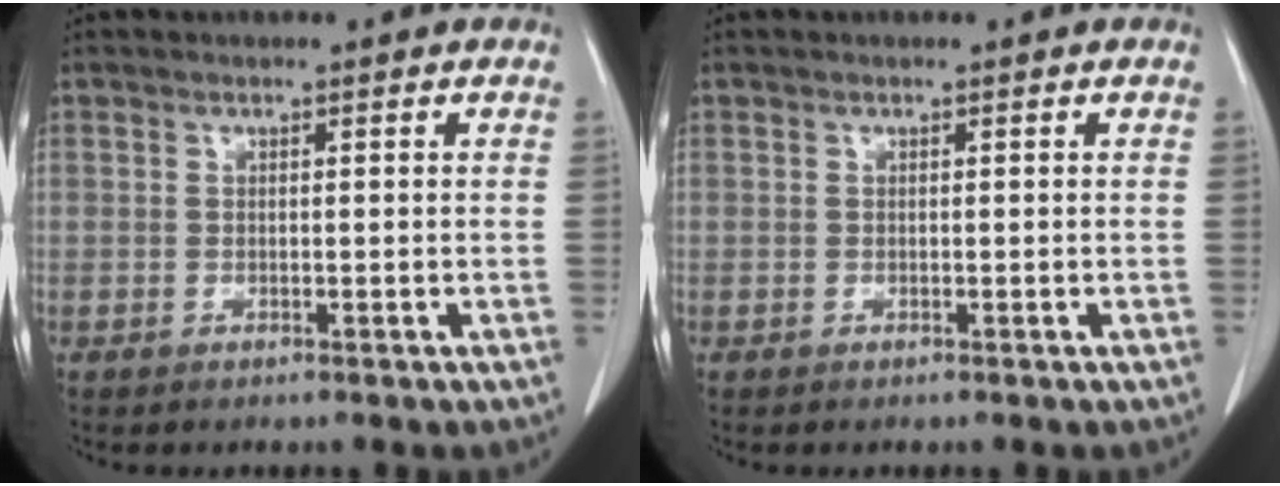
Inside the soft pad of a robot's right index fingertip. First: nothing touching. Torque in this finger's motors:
{"motor_torque": [0.00, 0.00, 0.00, 0.00]}